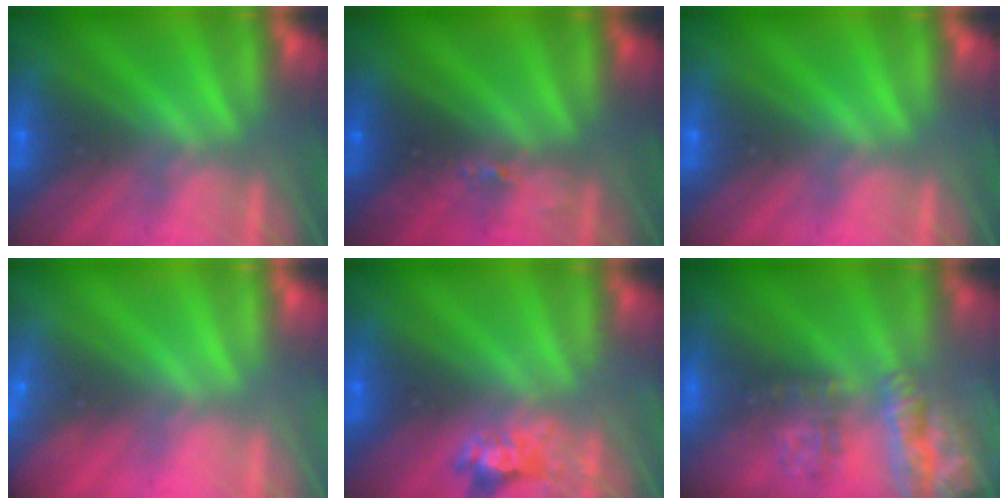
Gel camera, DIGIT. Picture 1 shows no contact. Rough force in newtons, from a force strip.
{"total": 2.4}
{"total": 0.0}
{"total": 2.9}
{"total": 2.4}
{"total": 8.2}